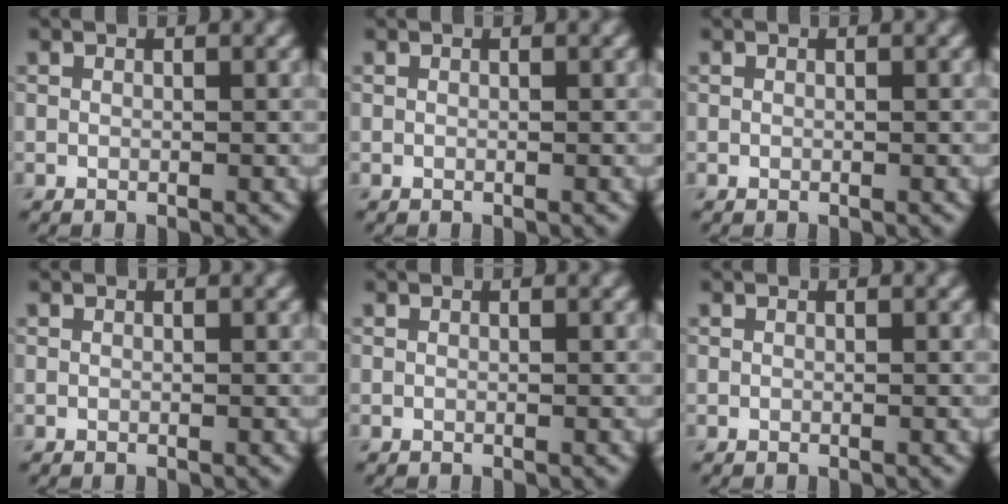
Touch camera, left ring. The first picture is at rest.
{"total": 0.0}
{"total": 0.0}
{"total": 0.0}
{"total": 0.0}
{"total": 0.0}